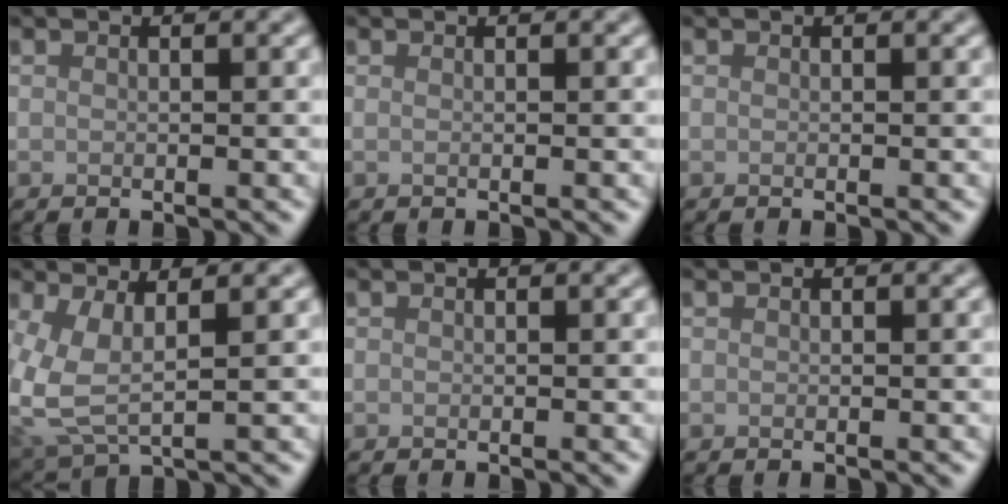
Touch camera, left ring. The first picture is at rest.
{"total": 0.5, "force": [0.1, 0.3, 0.5], "torque": [-0.005, -0.001, -0.004]}
{"total": 0.0}
{"total": 4.7, "force": [0.5, 1.8, 4.3], "torque": [-0.113, -0.007, 0.014]}
{"total": 0.0}
{"total": 0.0}